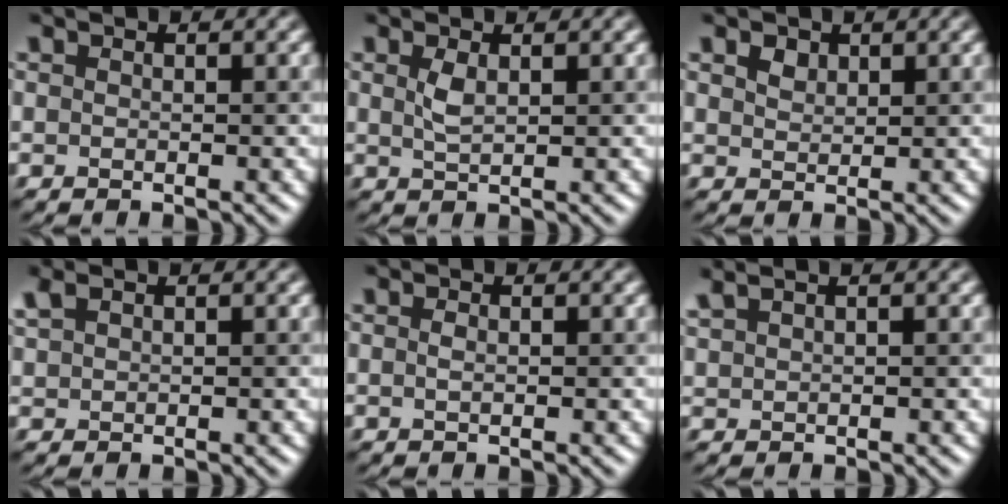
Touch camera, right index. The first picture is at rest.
{"total": 1.4, "force": [0.9, 0.5, 1.0], "torque": [-0.023, 0.006, 0.019]}
{"total": 1.6, "force": [1.3, 0.9, 0.2], "torque": [-0.002, 0.008, 0.025]}
{"total": 1.5, "force": [1.4, 0.5, 0.3], "torque": [-0.008, 0.012, 0.031]}
{"total": 0.5, "force": [0.4, 0.2, 0.3], "torque": [-0.005, 0.006, 0.007]}
{"total": 1.7, "force": [1.7, 0.3, 0.3], "torque": [-0.004, 0.012, 0.036]}